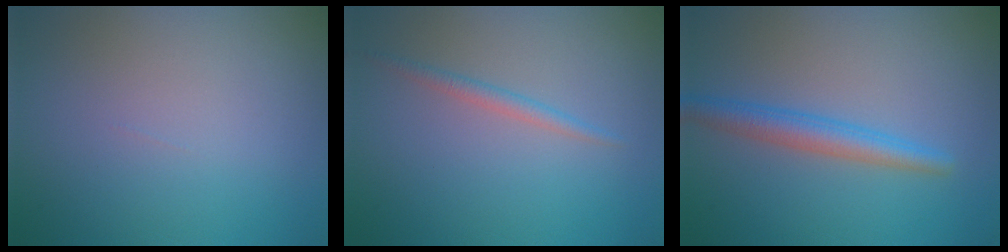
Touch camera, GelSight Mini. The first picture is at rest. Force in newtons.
{"total": 1.2, "press": 1.2, "slide": 0.0}
{"total": 3.0, "press": 3.0, "slide": 0.1}